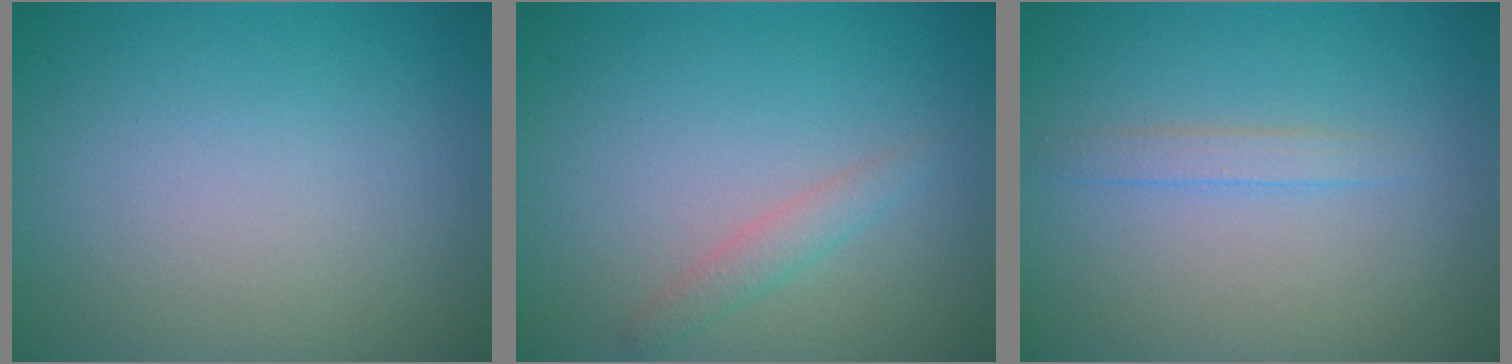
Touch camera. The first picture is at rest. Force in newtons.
{"total": 1.5, "press": 1.5, "slide": 0.2}
{"total": 1.2, "press": 1.2, "slide": 0.1}